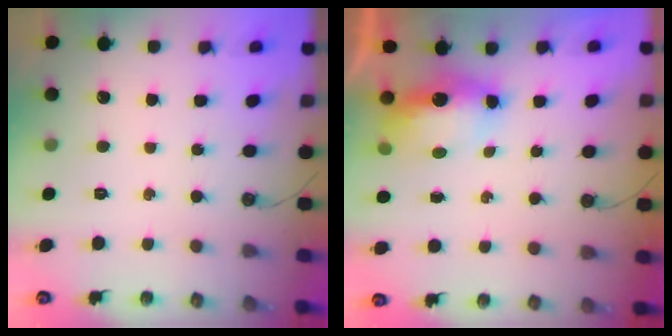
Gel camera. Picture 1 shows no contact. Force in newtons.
{"total": 8.2, "press": 8.1, "slide": 0.9}